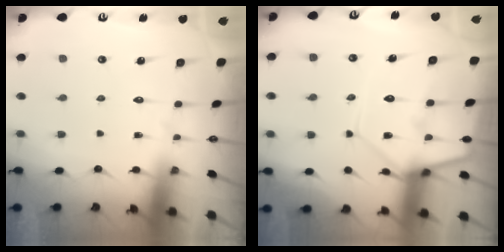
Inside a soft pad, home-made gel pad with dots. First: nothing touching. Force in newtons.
{"total": 11.0, "press": 11.0, "slide": 1.0}